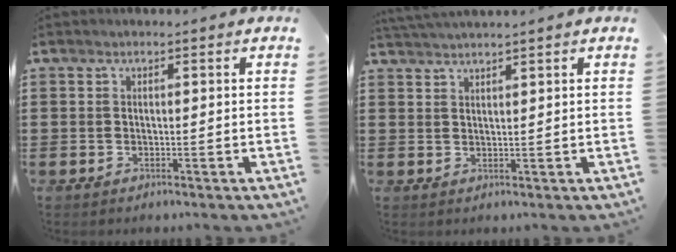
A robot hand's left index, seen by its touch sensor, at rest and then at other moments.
{"total": 1.8, "force": [1.8, -0.3, 0.4], "torque": [-0.010, 0.002, 0.035]}